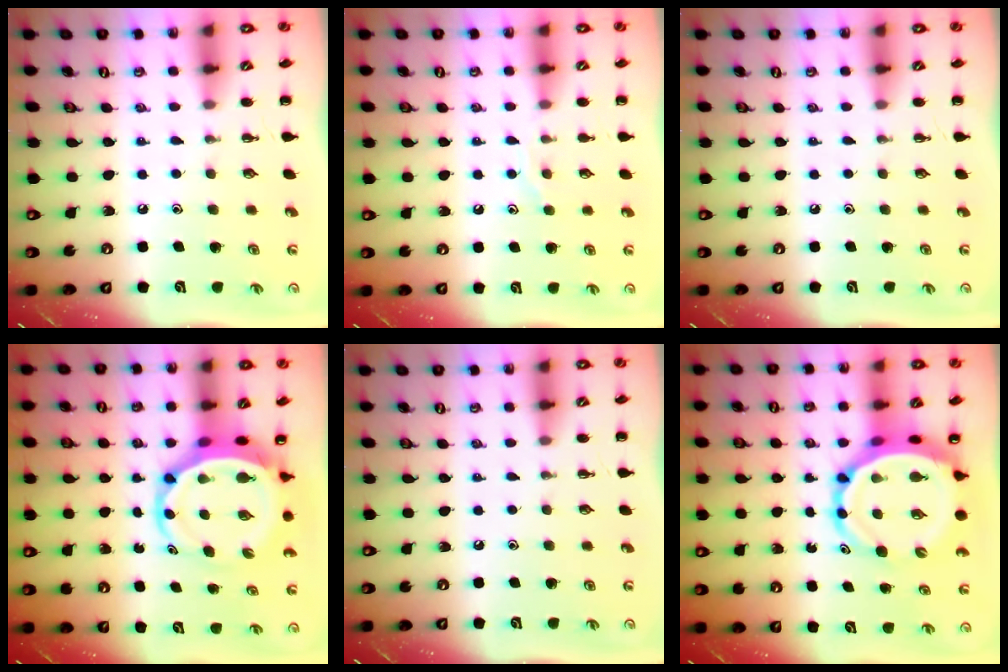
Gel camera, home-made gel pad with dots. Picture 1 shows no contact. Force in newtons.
{"total": 6.4, "press": 6.4, "slide": 0.9}
{"total": 0.0}
{"total": 8.0, "press": 7.7, "slide": 2.2}
{"total": 0.0}
{"total": 10.5, "press": 10.1, "slide": 3.1}